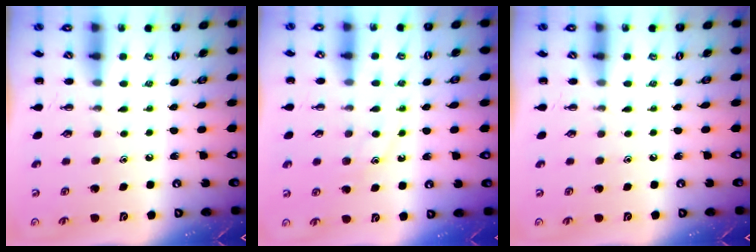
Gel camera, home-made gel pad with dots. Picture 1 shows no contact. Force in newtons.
{"total": 10.3, "press": 10.2, "slide": 0.8}
{"total": 0.0}